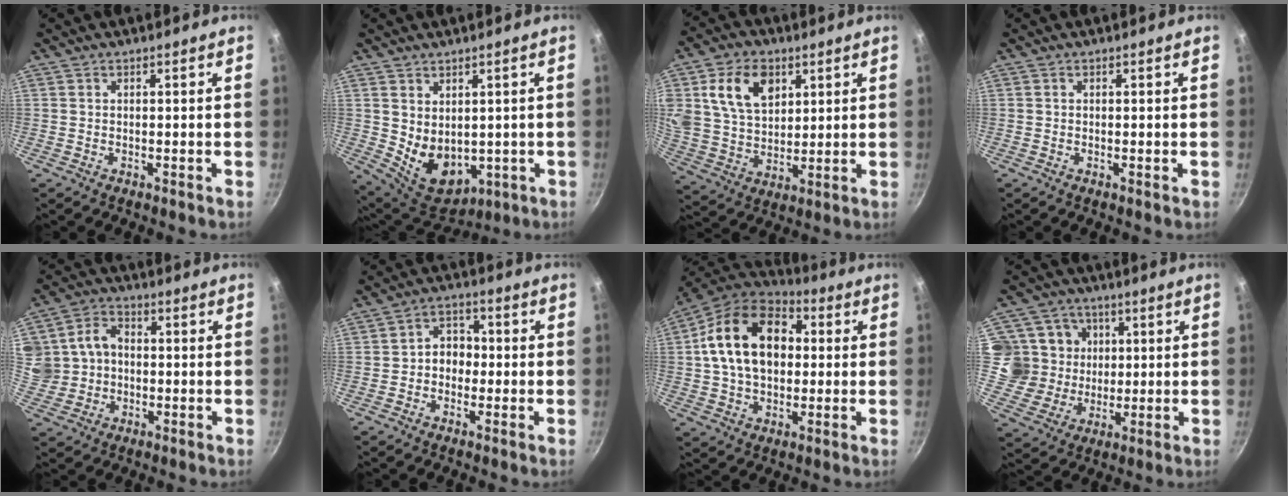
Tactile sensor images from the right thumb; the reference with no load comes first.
{"total": 9.9, "force": [0.8, 7.1, 6.8], "torque": [-0.084, -0.026, 0.042]}
{"total": 13.7, "force": [5.1, 9.6, 8.4], "torque": [-0.131, -0.014, 0.097]}
{"total": 0.0}
{"total": 10.3, "force": [0.6, 8.9, 5.0], "torque": [-0.078, 0.017, 0.011]}
{"total": 5.5, "force": [-0.8, 4.4, 3.1], "torque": [-0.011, 0.021, -0.023]}
{"total": 18.9, "force": [2.5, 13.0, 13.5], "torque": [-0.203, 0.029, 0.026]}
{"total": 12.0, "force": [2.0, 11.2, 3.7], "torque": [-0.036, 0.001, 0.032]}